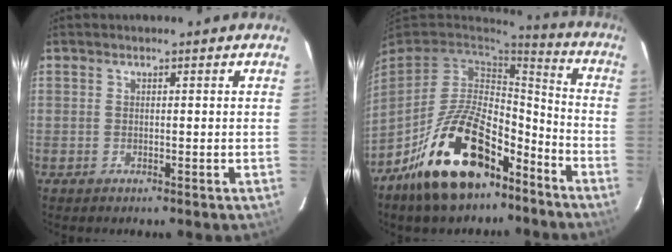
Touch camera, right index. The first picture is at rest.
{"total": 21.1, "force": [-12.8, 10.3, 13.3], "torque": [-0.257, 0.015, -0.204]}